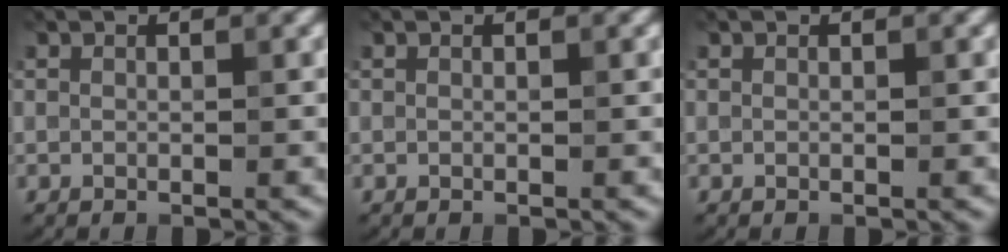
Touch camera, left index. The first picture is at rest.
{"total": 0.0}
{"total": 0.0}